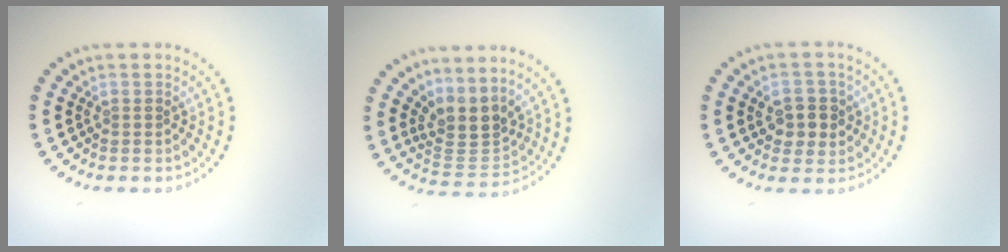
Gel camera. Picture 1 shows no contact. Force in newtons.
{"total": 3.3, "press": 2.5, "slide": 2.2}
{"total": 2.9, "press": 2.8, "slide": 0.7}